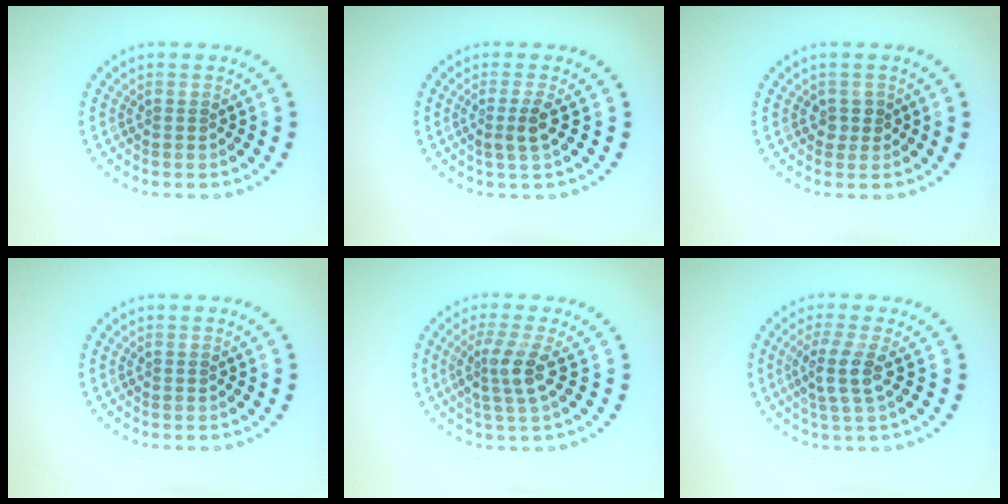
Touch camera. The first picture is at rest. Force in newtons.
{"total": 2.0, "press": 1.6, "slide": 1.2}
{"total": 1.0, "press": 0.9, "slide": 0.5}
{"total": 0.0}
{"total": 3.0, "press": 2.4, "slide": 1.8}
{"total": 3.0, "press": 2.4, "slide": 1.8}